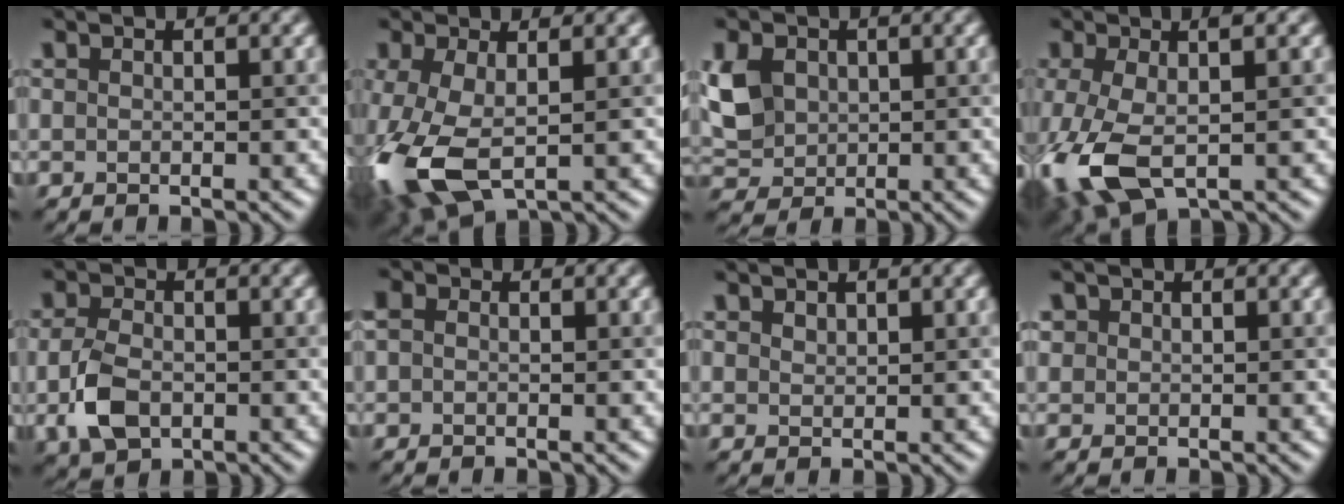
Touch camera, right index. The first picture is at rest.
{"total": 7.7, "force": [-2.2, 4.0, 6.2], "torque": [-0.165, -0.018, -0.039]}
{"total": 4.9, "force": [0.7, 3.9, 2.9], "torque": [-0.072, 0.006, 0.014]}
{"total": 7.8, "force": [-1.7, 3.4, 6.8], "torque": [-0.166, -0.008, -0.038]}
{"total": 4.3, "force": [-0.9, 2.9, 3.1], "torque": [-0.072, -0.007, -0.021]}
{"total": 1.6, "force": [0.3, 1.3, 0.9], "torque": [-0.014, 0.011, -0.010]}
{"total": 0.8, "force": [0.7, 0.4, 0.2], "torque": [-0.005, 0.000, 0.015]}
{"total": 0.7, "force": [0.2, 0.7, 0.0], "torque": [0.005, 0.000, 0.003]}